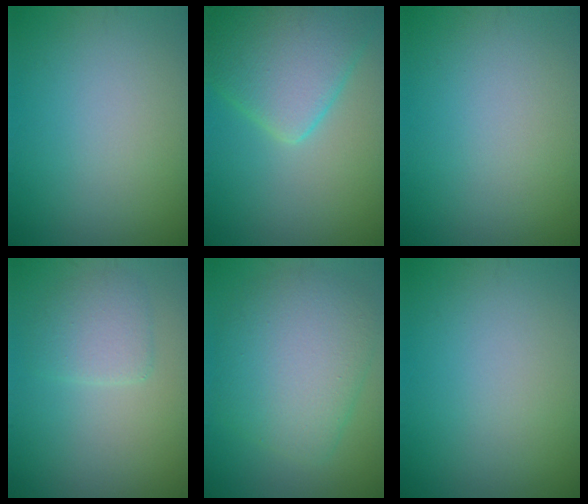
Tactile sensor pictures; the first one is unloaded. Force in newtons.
{"total": 7.4, "press": 7.4, "slide": 0.4}
{"total": 0.0}
{"total": 2.5, "press": 2.5, "slide": 0.2}
{"total": 7.0, "press": 7.0, "slide": 0.2}
{"total": 0.0}